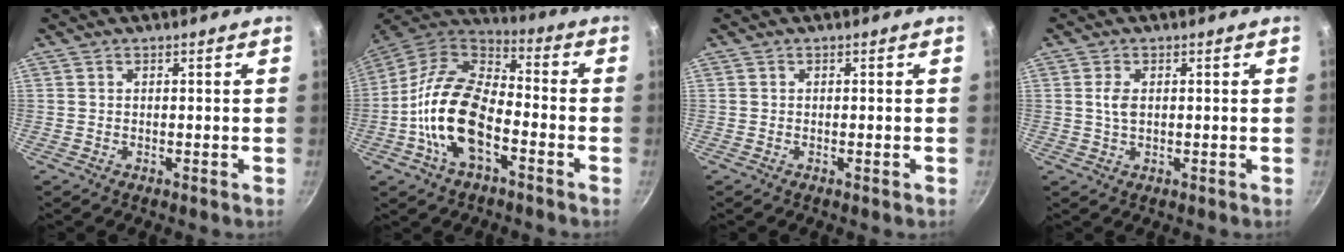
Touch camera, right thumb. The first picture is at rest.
{"total": 18.0, "force": [-5.3, 9.8, 14.1], "torque": [-0.250, 0.041, -0.113]}
{"total": 0.5, "force": [-0.2, 0.0, 0.5], "torque": [-0.008, 0.002, -0.005]}
{"total": 2.7, "force": [0.4, 1.5, 2.2], "torque": [-0.041, -0.001, 0.008]}